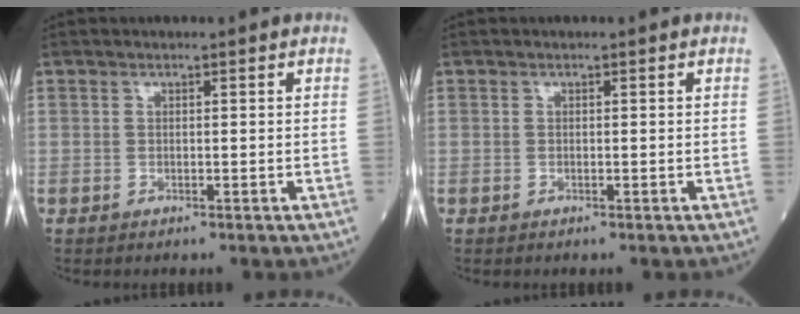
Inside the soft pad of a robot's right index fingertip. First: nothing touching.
{"total": 0.0}